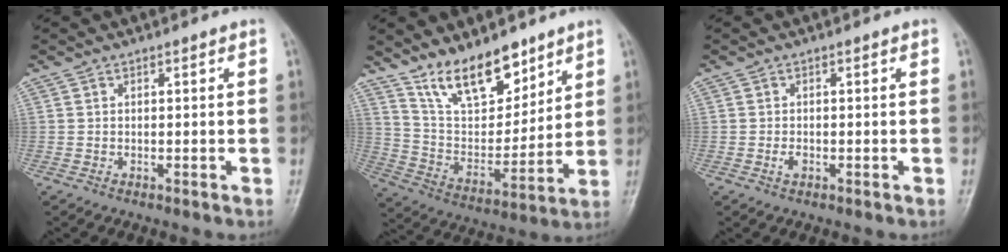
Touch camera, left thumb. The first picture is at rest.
{"total": 15.0, "force": [11.0, 6.6, 7.7], "torque": [-0.087, -0.071, 0.208]}
{"total": 1.2, "force": [-0.4, 0.7, 0.9], "torque": [-0.015, 0.001, -0.007]}